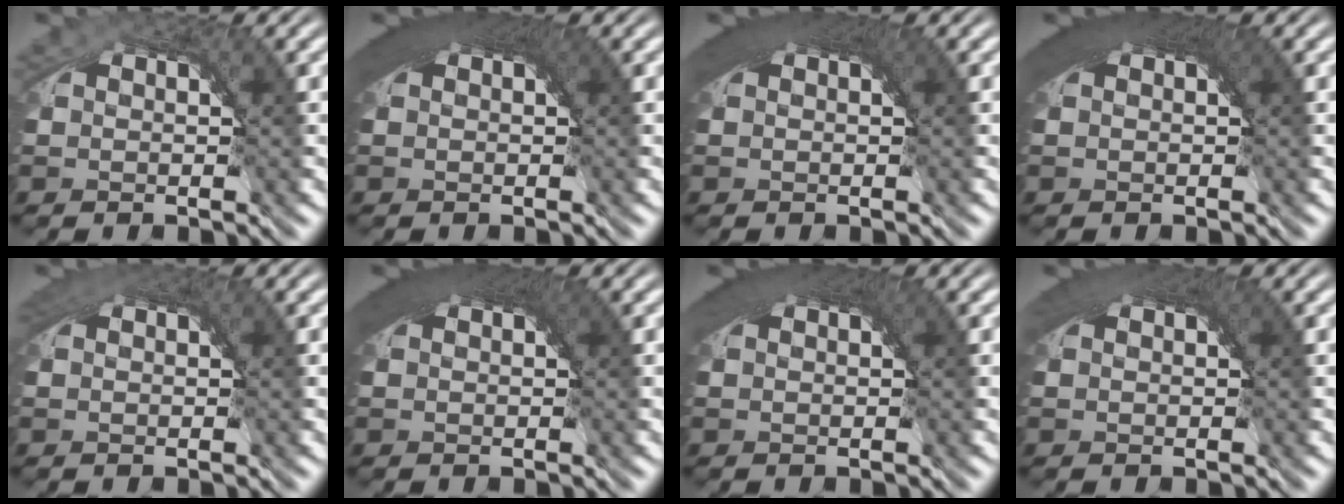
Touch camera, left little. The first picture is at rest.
{"total": 4.9, "force": [1.5, 1.7, 4.3], "torque": [-0.052, 0.012, 0.018]}
{"total": 4.6, "force": [1.5, 1.5, 4.0], "torque": [-0.049, 0.011, 0.018]}
{"total": 5.2, "force": [1.7, 1.8, 4.6], "torque": [-0.054, 0.014, 0.019]}
{"total": 1.2, "force": [0.3, 0.2, 1.2], "torque": [-0.013, -0.004, 0.005]}
{"total": 4.8, "force": [1.6, 1.6, 4.3], "torque": [-0.051, 0.012, 0.019]}
{"total": 4.3, "force": [1.6, 1.3, 3.7], "torque": [-0.042, 0.011, 0.018]}
{"total": 3.4, "force": [1.0, 1.1, 3.0], "torque": [-0.035, 0.006, 0.013]}